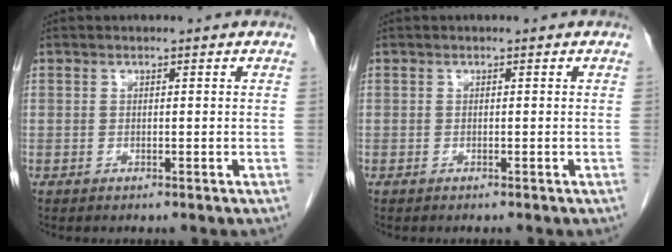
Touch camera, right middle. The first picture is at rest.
{"total": 0.0}